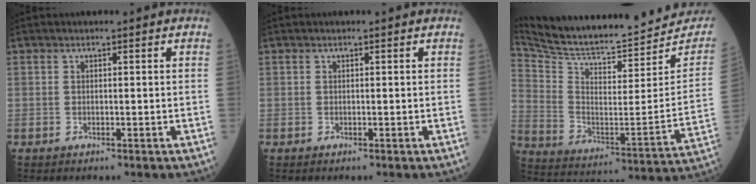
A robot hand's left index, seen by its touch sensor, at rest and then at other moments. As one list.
[{"total": 0.0}, {"total": 24.2, "force": [23.1, 3.2, 6.5], "torque": [-0.123, -0.080, 0.337]}]